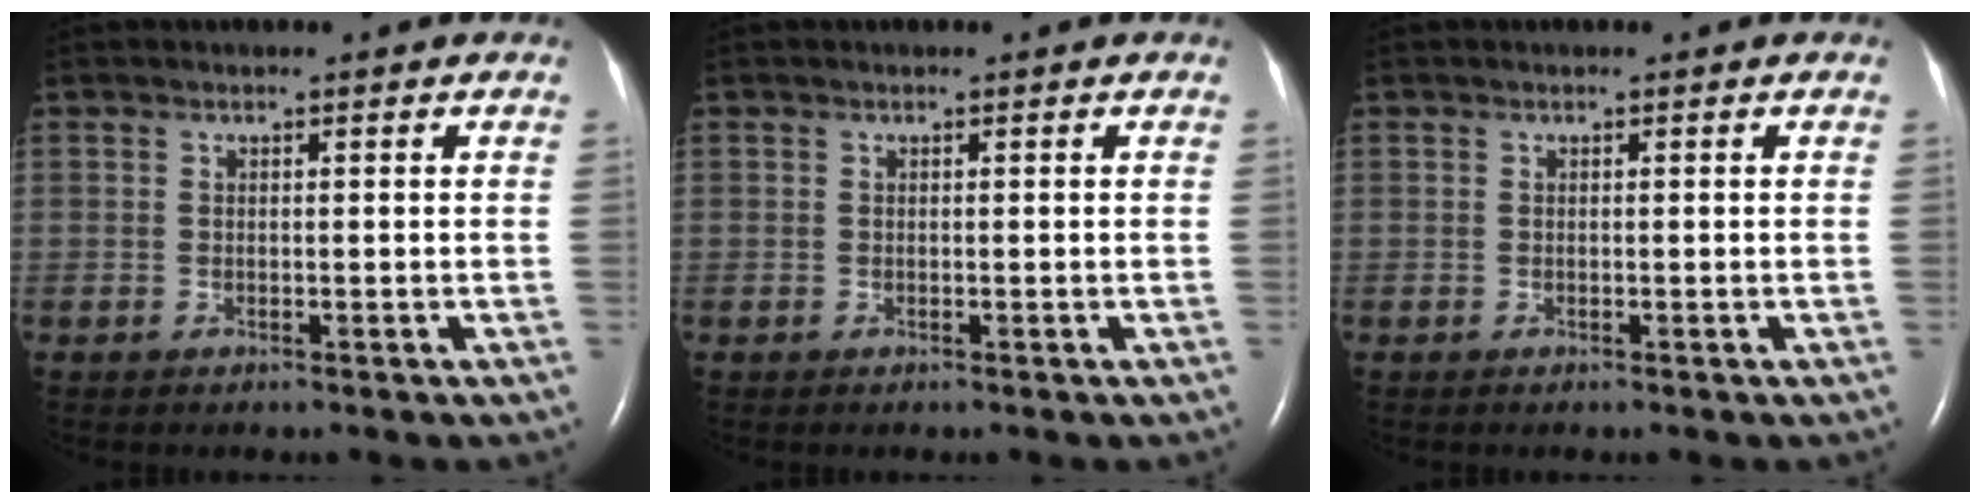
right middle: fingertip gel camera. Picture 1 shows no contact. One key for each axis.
{"total": 0.0}
{"total": 0.0}